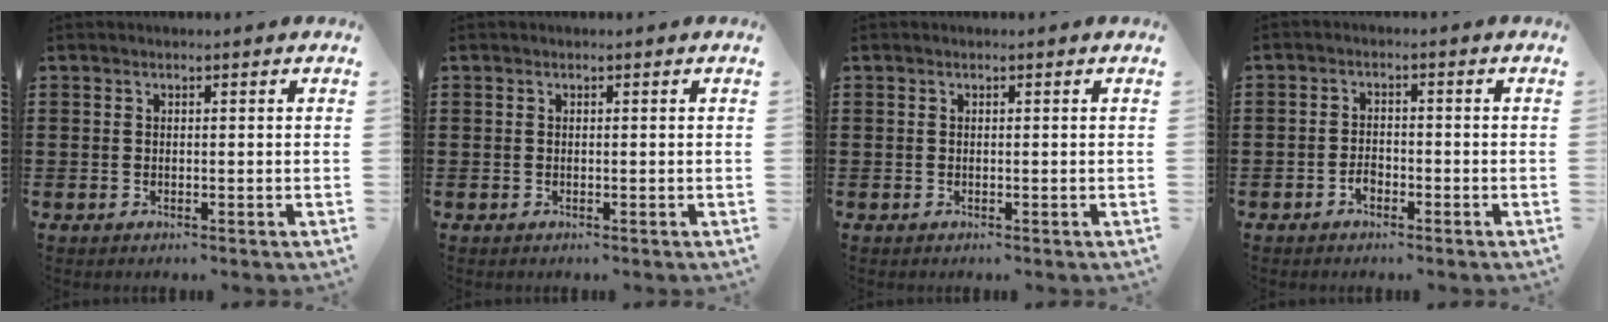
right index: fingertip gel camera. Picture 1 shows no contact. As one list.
[{"total": 0.0}, {"total": 0.0}, {"total": 2.0, "force": [-1.2, 1.2, 1.0], "torque": [-0.023, 0.001, -0.025]}]